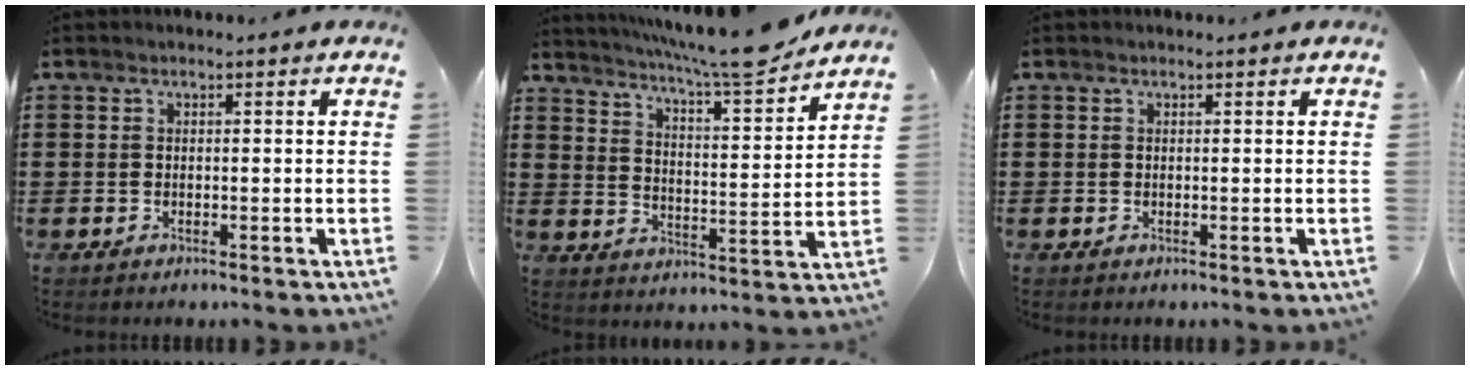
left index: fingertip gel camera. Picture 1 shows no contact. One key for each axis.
{"total": 9.2, "fx": 8.4, "fy": -0.3, "fz": 3.7, "tx": -0.077, "ty": -0.052, "tz": 0.139}
{"total": 0.0}